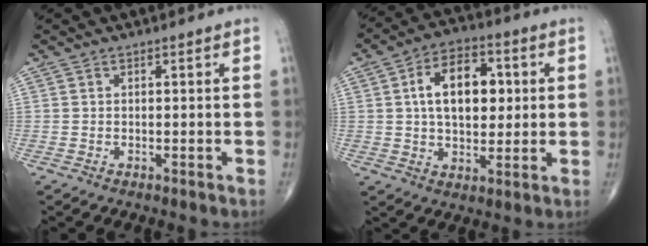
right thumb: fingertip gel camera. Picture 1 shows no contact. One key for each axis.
{"total": 13.2, "fx": 2.2, "fy": 8.1, "fz": 10.2, "tx": -0.136, "ty": 0.008, "tz": 0.030}